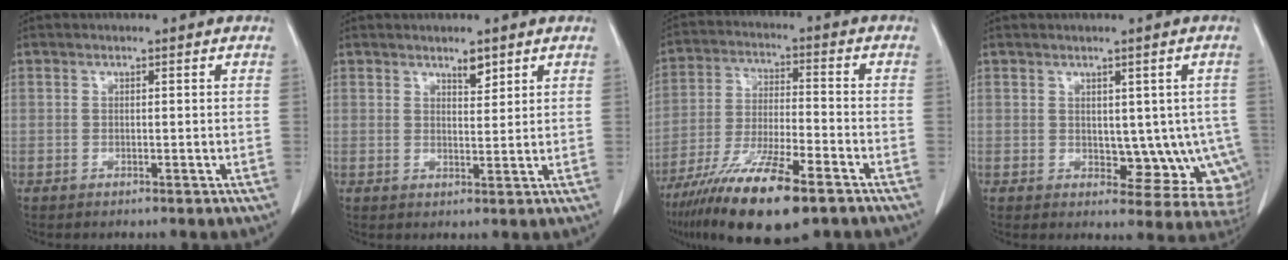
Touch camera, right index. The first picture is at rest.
{"total": 2.3, "force": [1.8, 0.7, 1.3], "torque": [-0.023, -0.004, 0.032]}
{"total": 16.5, "force": [-10.7, 2.9, 12.2], "torque": [-0.226, -0.039, -0.190]}
{"total": 9.1, "force": [-0.6, 5.6, 7.2], "torque": [-0.060, 0.005, 0.005]}